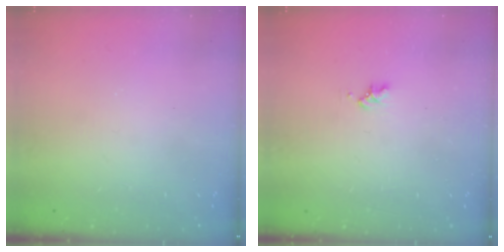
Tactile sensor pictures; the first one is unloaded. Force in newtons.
{"total": 1.6, "press": 1.6, "slide": 0.3}